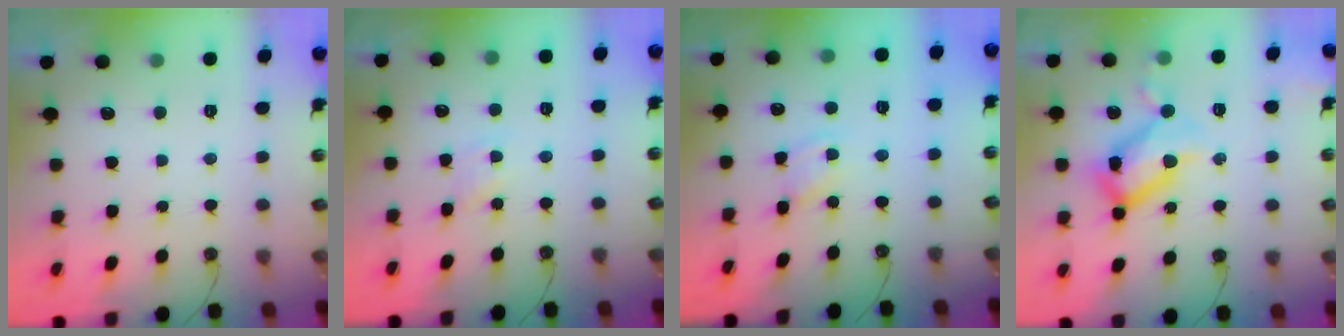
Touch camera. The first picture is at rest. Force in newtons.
{"total": 4.9, "press": 4.9, "slide": 0.6}
{"total": 3.0, "press": 3.0, "slide": 0.4}
{"total": 20.1, "press": 20.0, "slide": 1.8}